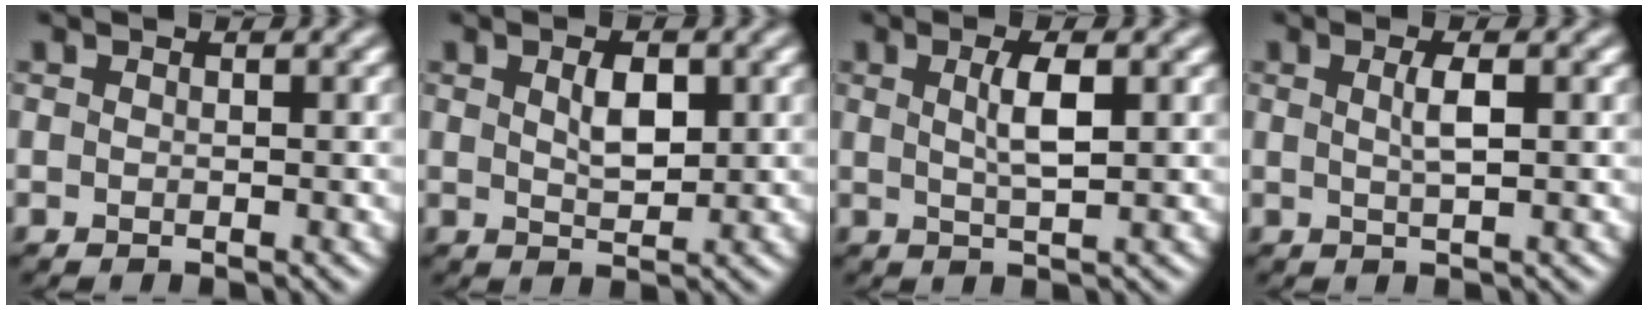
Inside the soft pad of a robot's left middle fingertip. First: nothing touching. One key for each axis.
{"total": 2.6, "fx": 0.9, "fy": 1.2, "fz": 2.2, "tx": -0.040, "ty": 0.001, "tz": 0.017}
{"total": 3.0, "fx": 0.8, "fy": 0.7, "fz": 2.8, "tx": -0.049, "ty": 0.003, "tz": 0.013}
{"total": 2.0, "fx": 0.5, "fy": 0.4, "fz": 1.9, "tx": -0.034, "ty": 0.004, "tz": 0.006}